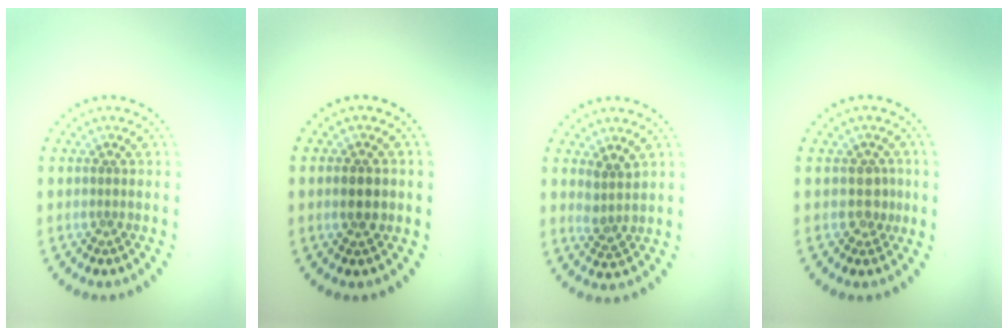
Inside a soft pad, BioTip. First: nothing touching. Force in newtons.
{"total": 2.4, "press": 2.4, "slide": 0.1}
{"total": 1.9, "press": 1.5, "slide": 1.2}
{"total": 1.5, "press": 1.3, "slide": 0.7}